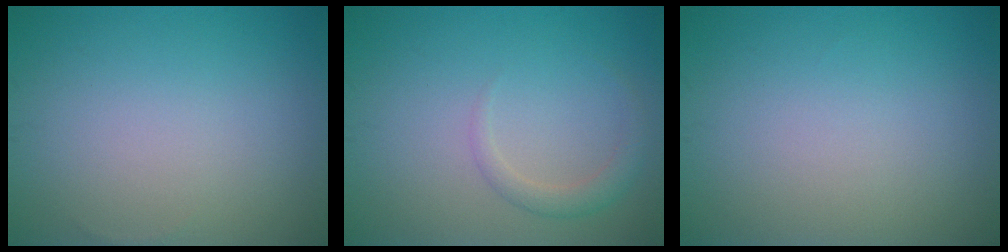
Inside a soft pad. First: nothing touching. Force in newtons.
{"total": 1.8, "press": 1.8, "slide": 0.1}
{"total": 0.0}